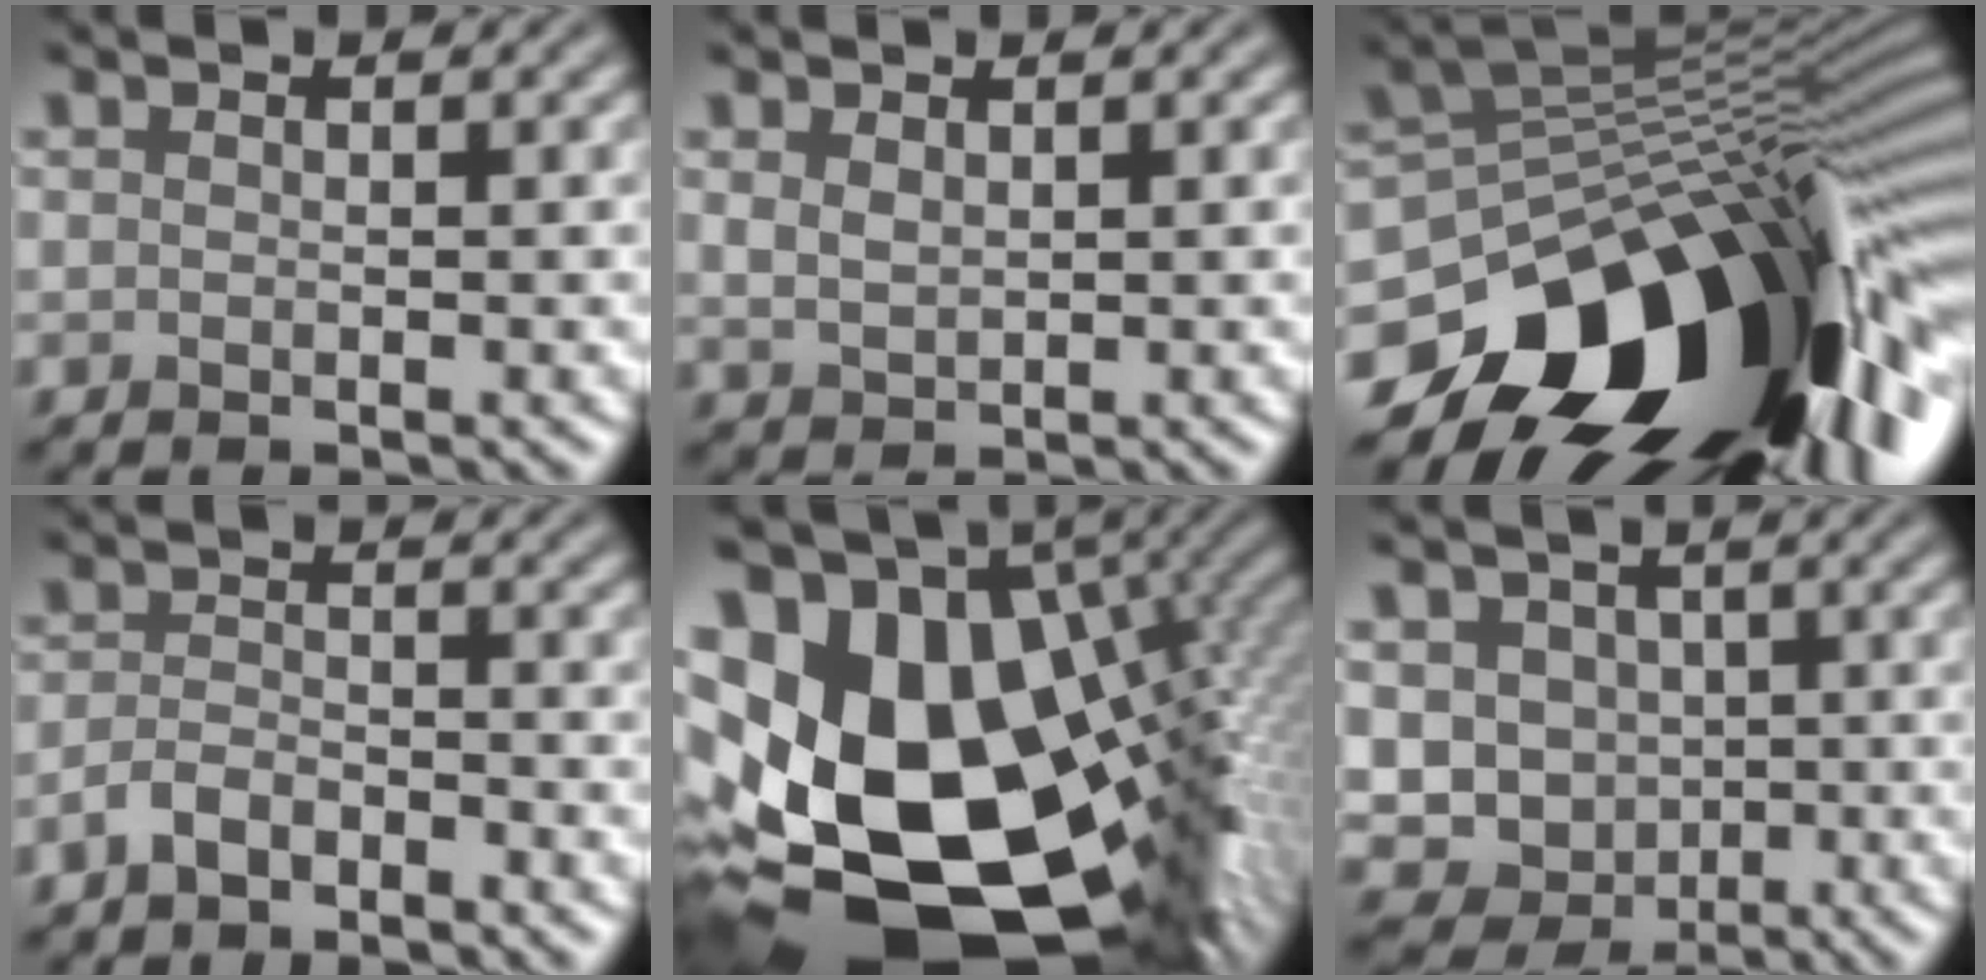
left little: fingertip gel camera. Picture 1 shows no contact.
{"total": 1.6, "force": [0.8, 0.9, 1.0], "torque": [-0.025, -0.003, 0.021]}
{"total": 18.1, "force": [-8.8, 9.5, 12.6], "torque": [-0.203, -0.016, -0.144]}
{"total": 2.3, "force": [-1.8, 0.9, 1.2], "torque": [-0.025, 0.004, -0.039]}
{"total": 21.2, "force": [-2.0, 13.6, 16.1], "torque": [-0.298, -0.033, -0.012]}
{"total": 9.1, "force": [-0.2, 8.4, 3.5], "torque": [-0.054, 0.011, -0.035]}